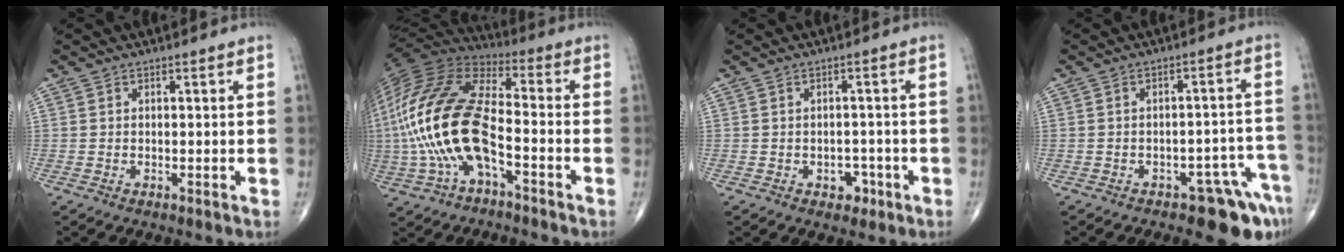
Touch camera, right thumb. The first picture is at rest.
{"total": 22.0, "force": [-4.6, 10.0, 19.0], "torque": [-0.411, 0.031, -0.086]}
{"total": 3.1, "force": [-1.3, 2.3, 1.5], "torque": [0.000, 0.007, -0.016]}
{"total": 9.0, "force": [-5.8, 3.9, 5.6], "torque": [-0.036, 0.046, -0.070]}